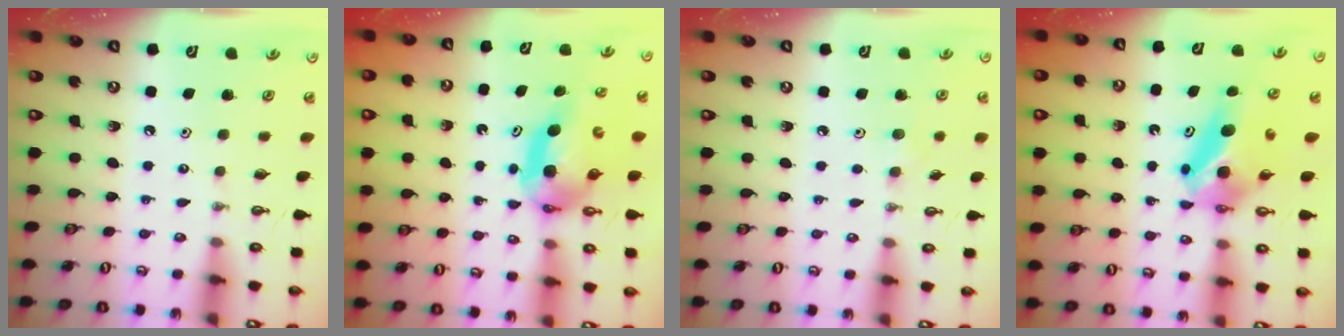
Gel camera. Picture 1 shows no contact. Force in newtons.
{"total": 6.8, "press": 6.7, "slide": 0.8}
{"total": 5.3, "press": 4.8, "slide": 2.4}
{"total": 6.9, "press": 6.6, "slide": 2.1}